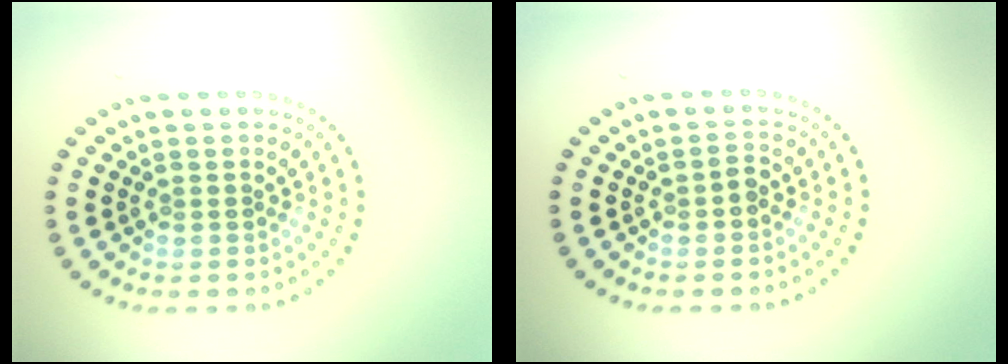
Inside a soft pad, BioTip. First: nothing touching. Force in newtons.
{"total": 1.1, "press": 1.0, "slide": 0.3}